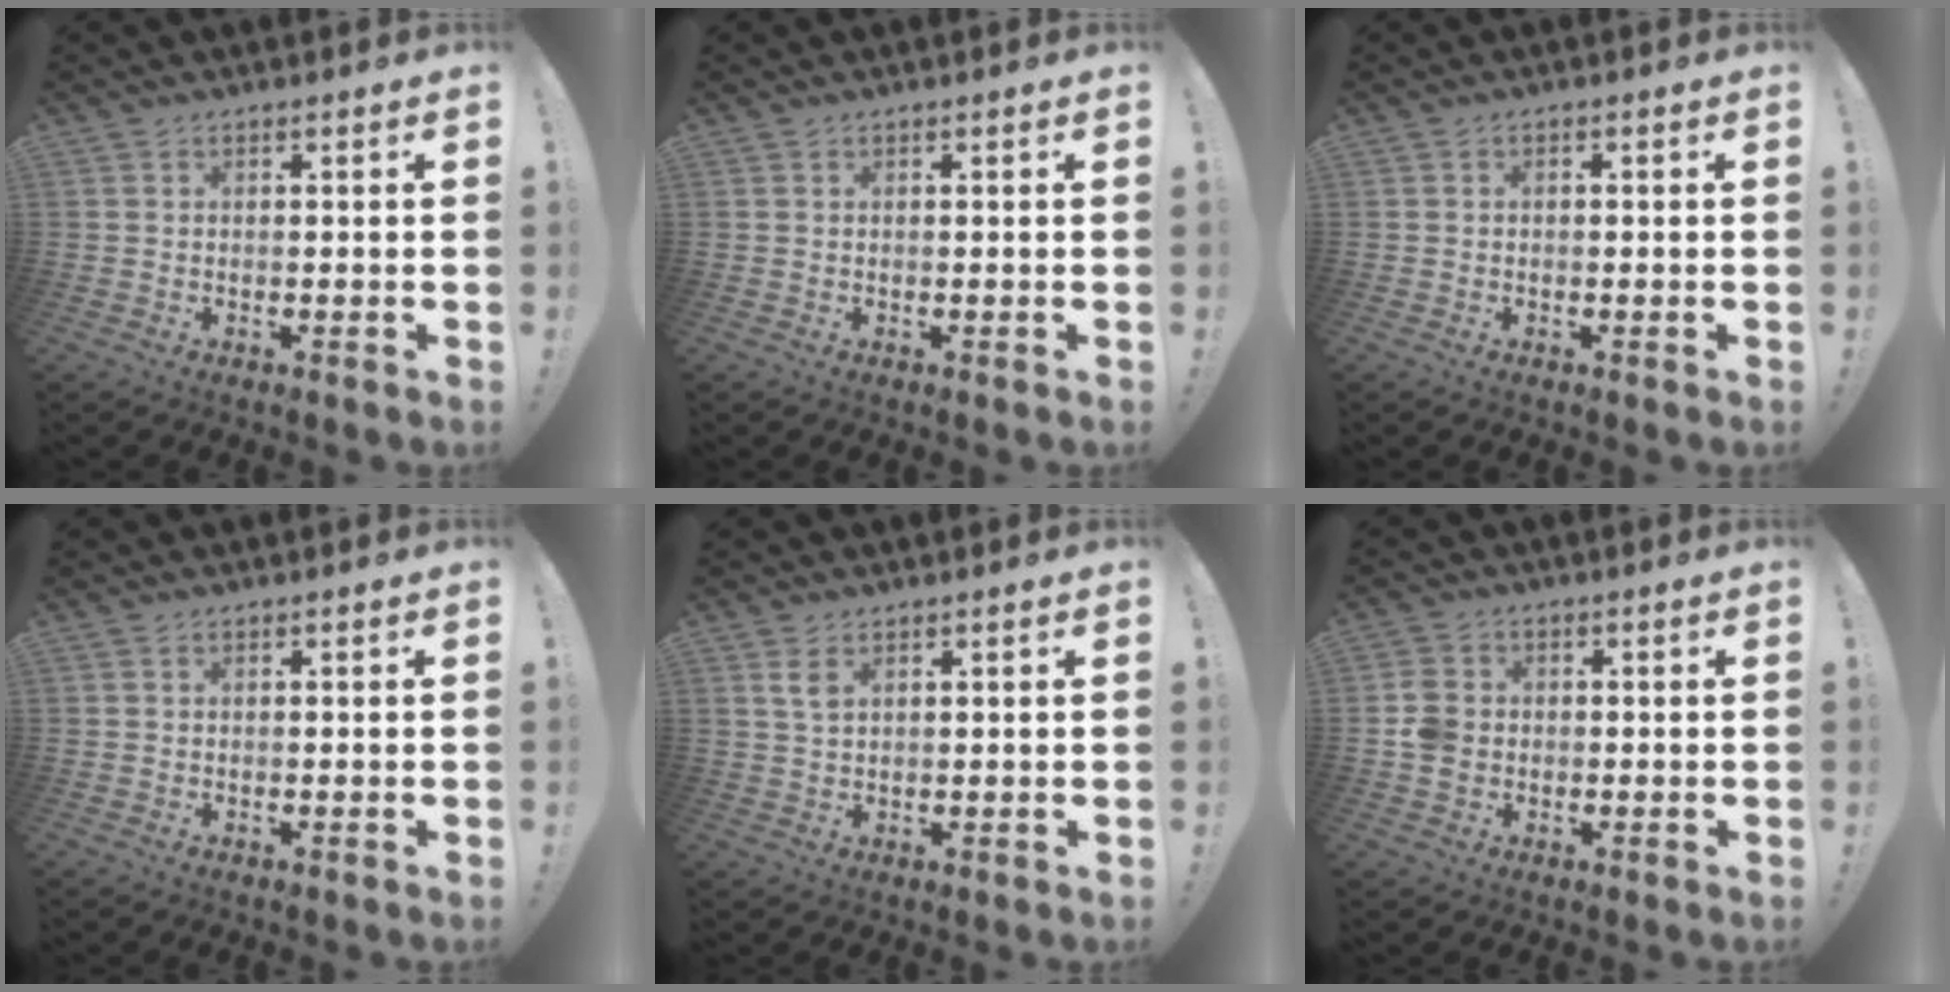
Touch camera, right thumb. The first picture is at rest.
{"total": 0.0}
{"total": 0.8, "force": [-0.5, 0.4, 0.4], "torque": [-0.012, 0.004, -0.007]}
{"total": 0.0}
{"total": 4.2, "force": [2.1, 2.3, 2.8], "torque": [-0.045, -0.007, 0.036]}
{"total": 4.0, "force": [-0.8, 3.5, 1.7], "torque": [-0.022, 0.006, -0.016]}